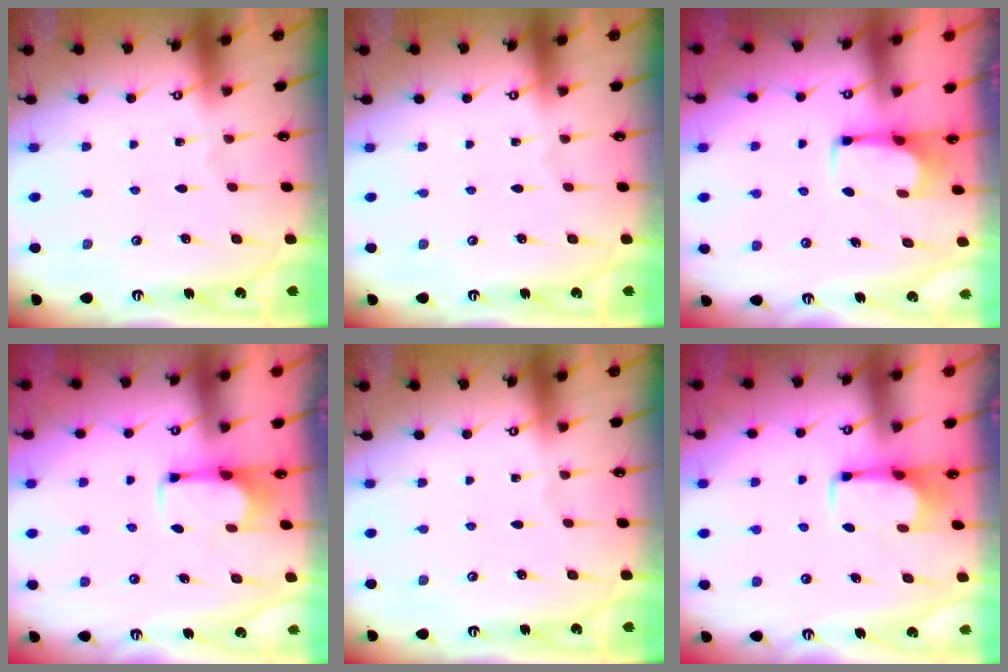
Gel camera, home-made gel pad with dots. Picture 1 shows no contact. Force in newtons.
{"total": 0.0}
{"total": 2.3, "press": 2.3, "slide": 0.3}
{"total": 2.6, "press": 2.5, "slide": 0.9}
{"total": 0.0}
{"total": 2.8, "press": 2.8, "slide": 0.3}